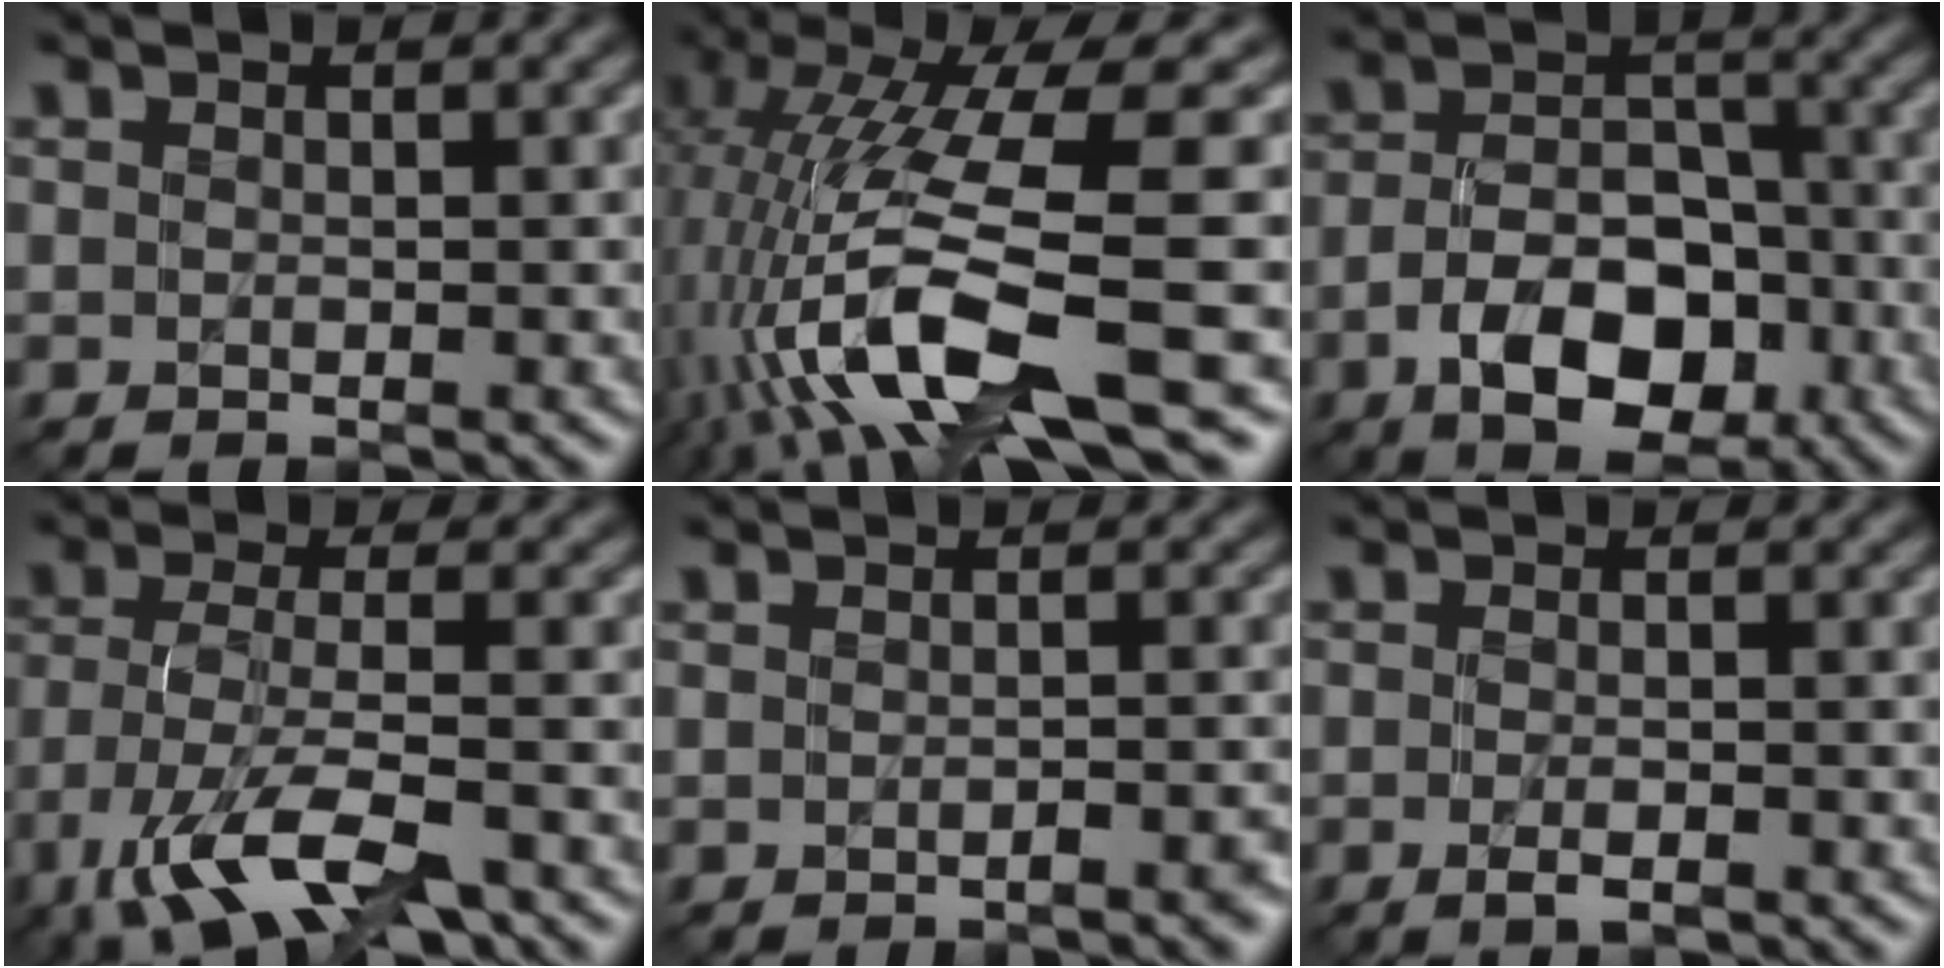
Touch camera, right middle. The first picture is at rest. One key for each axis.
{"total": 13.5, "fx": -4.8, "fy": 3.6, "fz": 12.1, "tx": -0.235, "ty": -0.002, "tz": -0.074}
{"total": 8.1, "fx": -3.4, "fy": 4.6, "fz": 5.6, "tx": -0.094, "ty": 0.001, "tz": -0.060}
{"total": 8.3, "fx": -4.8, "fy": 2.8, "fz": 6.2, "tx": -0.131, "ty": -0.015, "tz": -0.091}
{"total": 1.2, "fx": -0.8, "fy": 0.3, "fz": 0.8, "tx": -0.012, "ty": 0.000, "tz": -0.011}
{"total": 1.8, "fx": -0.9, "fy": 0.4, "fz": 1.5, "tx": -0.025, "ty": -0.004, "tz": -0.017}